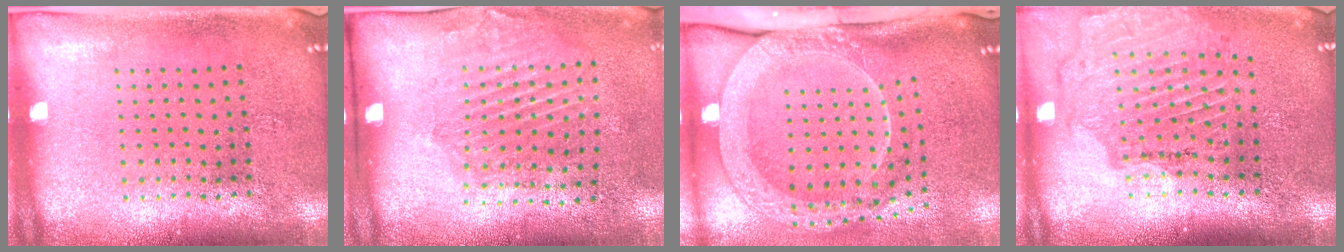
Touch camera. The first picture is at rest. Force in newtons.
{"total": 1.9, "press": 1.2, "slide": 1.6}
{"total": 3.0, "press": 2.1, "slide": 2.1}
{"total": 1.6, "press": 1.6, "slide": 0.0}